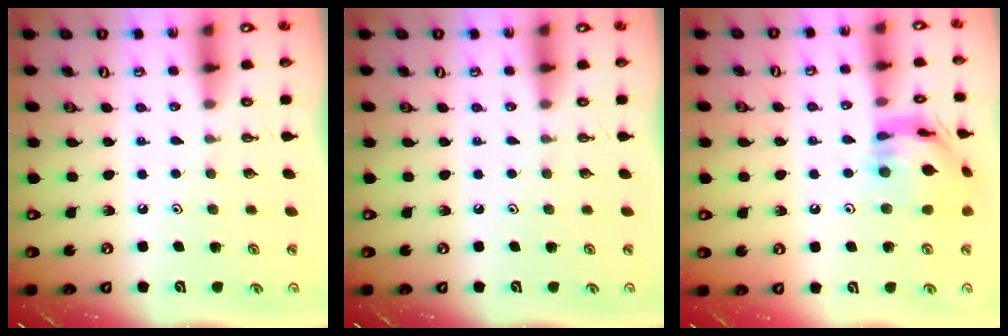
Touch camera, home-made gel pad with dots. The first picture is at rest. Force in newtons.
{"total": 0.0}
{"total": 15.6, "press": 15.6, "slide": 1.4}